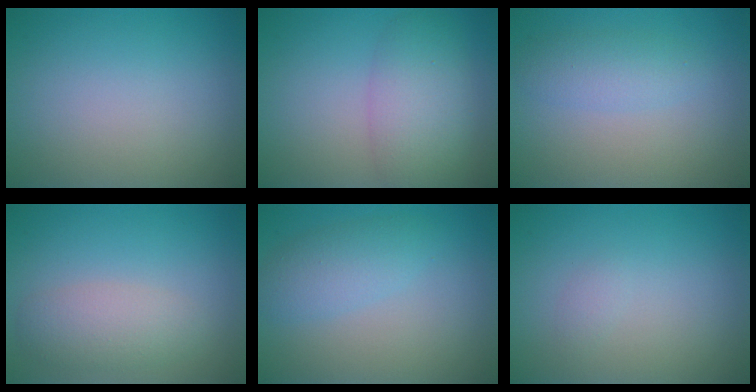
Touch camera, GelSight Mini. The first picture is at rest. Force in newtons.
{"total": 5.1, "press": 5.1, "slide": 0.1}
{"total": 2.3, "press": 2.3, "slide": 0.1}
{"total": 3.0, "press": 3.0, "slide": 0.2}
{"total": 2.8, "press": 2.8, "slide": 0.1}
{"total": 0.6, "press": 0.6, "slide": 0.1}